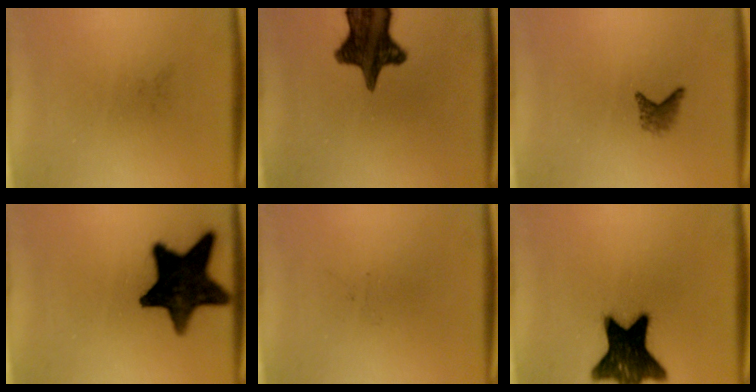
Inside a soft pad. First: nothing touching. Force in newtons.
{"total": 13.1}
{"total": 1.7}
{"total": 16.8}
{"total": 0.0}
{"total": 17.8}